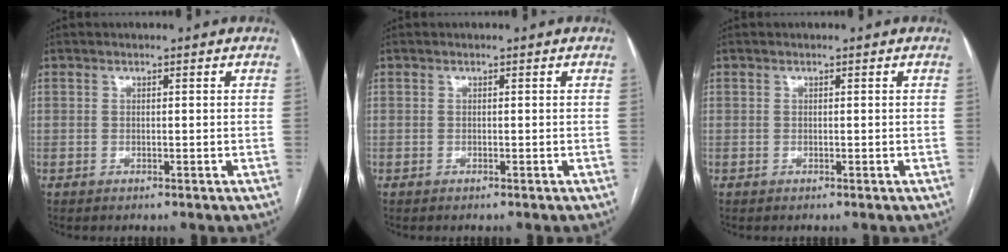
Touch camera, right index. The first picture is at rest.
{"total": 0.0}
{"total": 0.0}